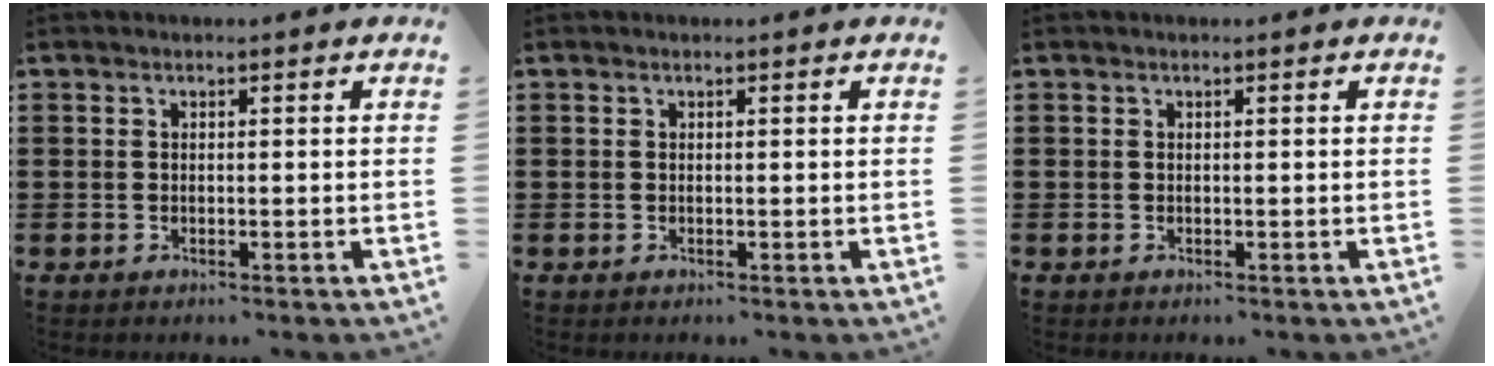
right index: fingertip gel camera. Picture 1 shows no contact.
{"total": 0.0}
{"total": 0.0}